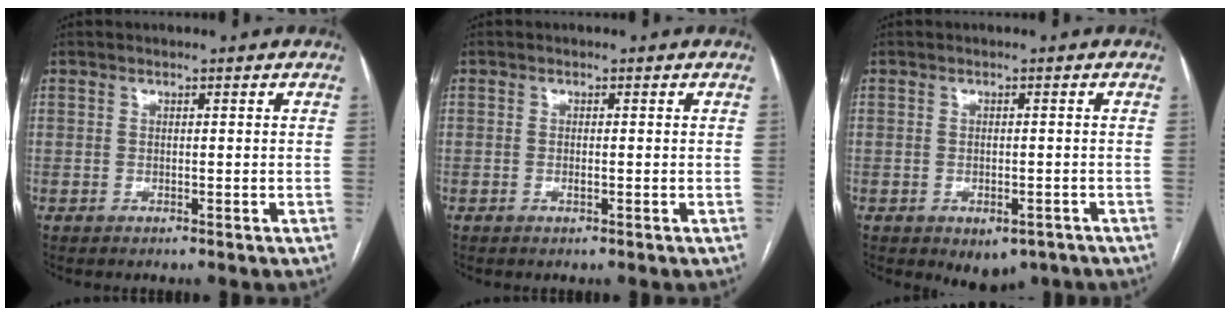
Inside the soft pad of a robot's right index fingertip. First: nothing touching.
{"total": 0.6, "force": [-0.1, 0.1, 0.6], "torque": [-0.013, 0.001, 0.001]}
{"total": 4.8, "force": [-3.2, 2.7, 2.4], "torque": [-0.021, -0.001, -0.036]}